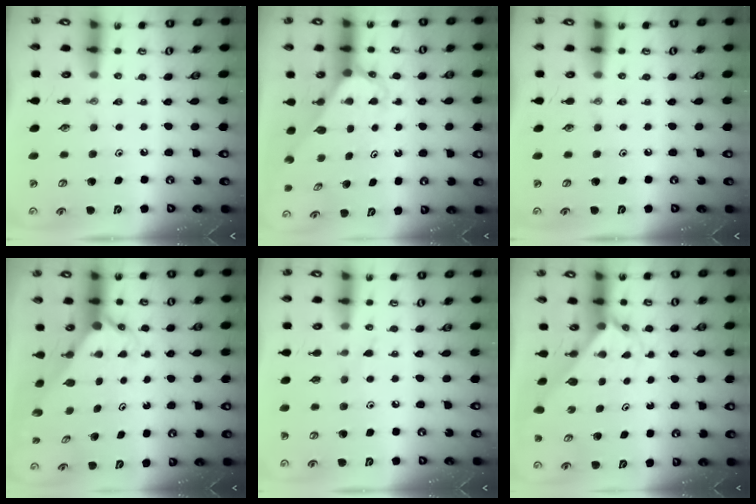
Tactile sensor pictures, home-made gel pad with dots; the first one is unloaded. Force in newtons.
{"total": 2.6, "press": 2.6, "slide": 0.2}
{"total": 0.0}
{"total": 2.1, "press": 2.1, "slide": 0.2}
{"total": 3.8, "press": 3.7, "slide": 0.4}
{"total": 2.3, "press": 2.3, "slide": 0.2}